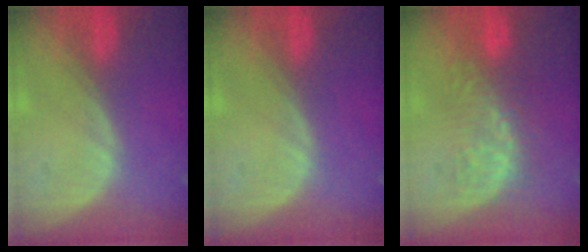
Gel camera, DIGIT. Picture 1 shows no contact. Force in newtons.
{"total": 0.0}
{"total": 6.8, "press": 6.7, "slide": 1.4}